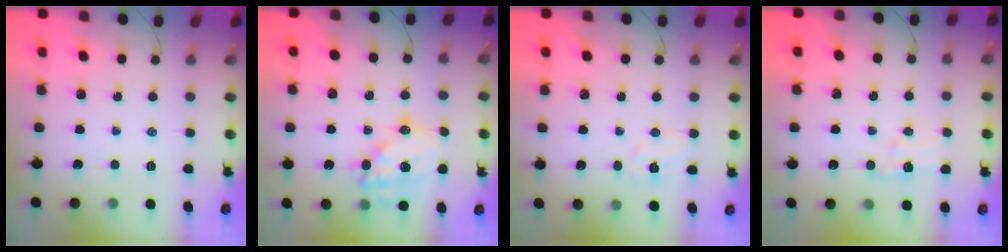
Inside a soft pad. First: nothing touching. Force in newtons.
{"total": 15.9, "press": 15.5, "slide": 3.4}
{"total": 5.0, "press": 4.9, "slide": 1.0}
{"total": 6.5, "press": 6.4, "slide": 1.1}